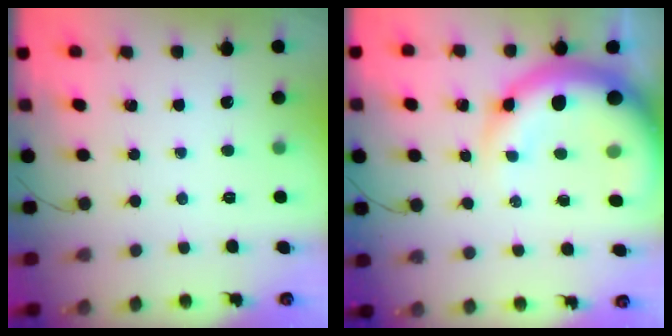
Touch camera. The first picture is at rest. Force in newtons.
{"total": 13.0, "press": 12.5, "slide": 3.6}